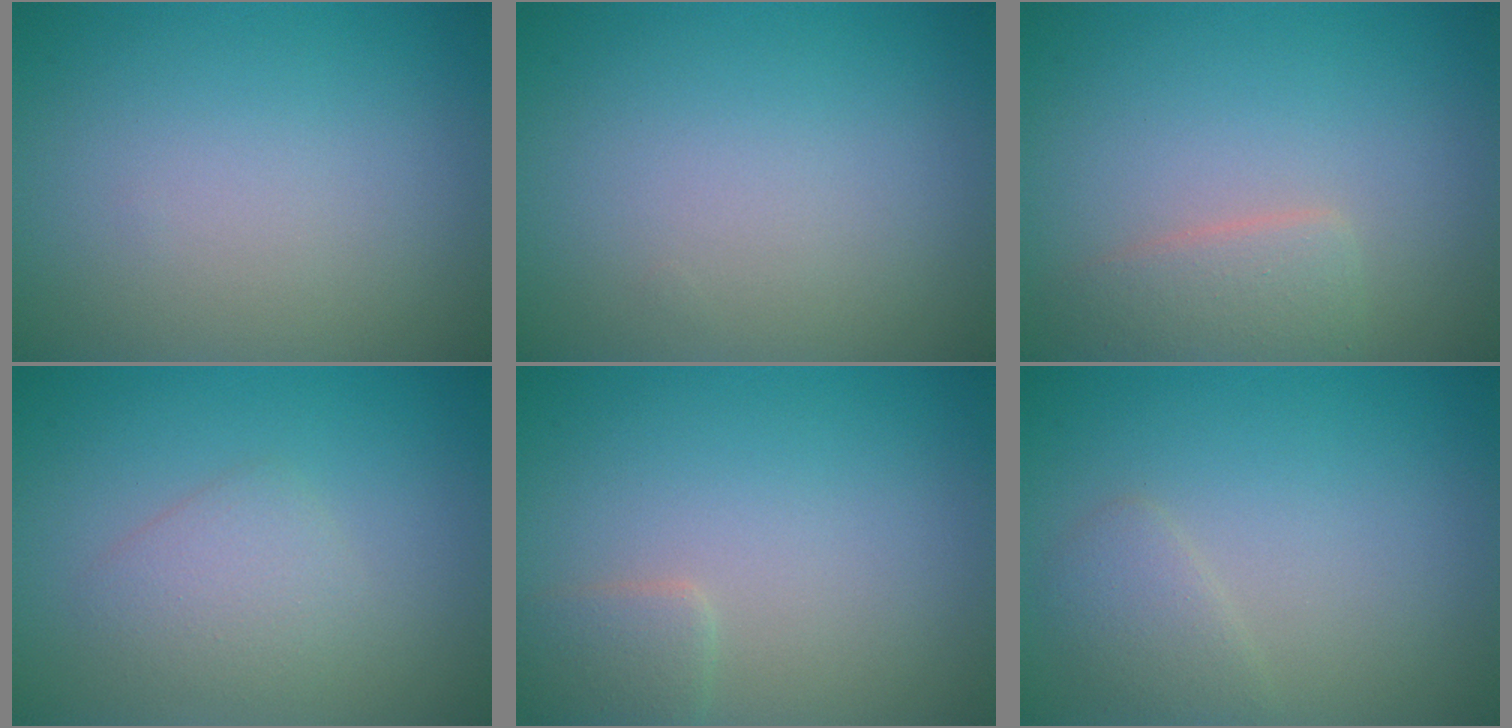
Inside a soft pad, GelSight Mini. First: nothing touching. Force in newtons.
{"total": 0.0}
{"total": 2.5, "press": 2.5, "slide": 0.1}
{"total": 2.1, "press": 2.1, "slide": 0.0}
{"total": 1.6, "press": 1.6, "slide": 0.1}
{"total": 1.7, "press": 1.7, "slide": 0.0}